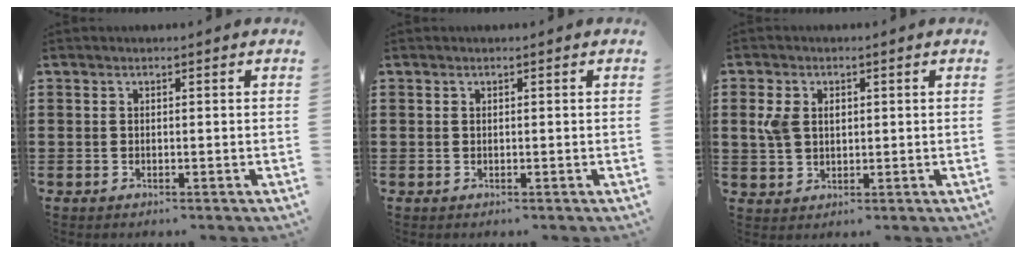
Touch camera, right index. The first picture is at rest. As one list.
[{"total": 0.0}, {"total": 3.9, "force": [0.9, 2.8, 2.6], "torque": [-0.068, 0.009, 0.012]}]